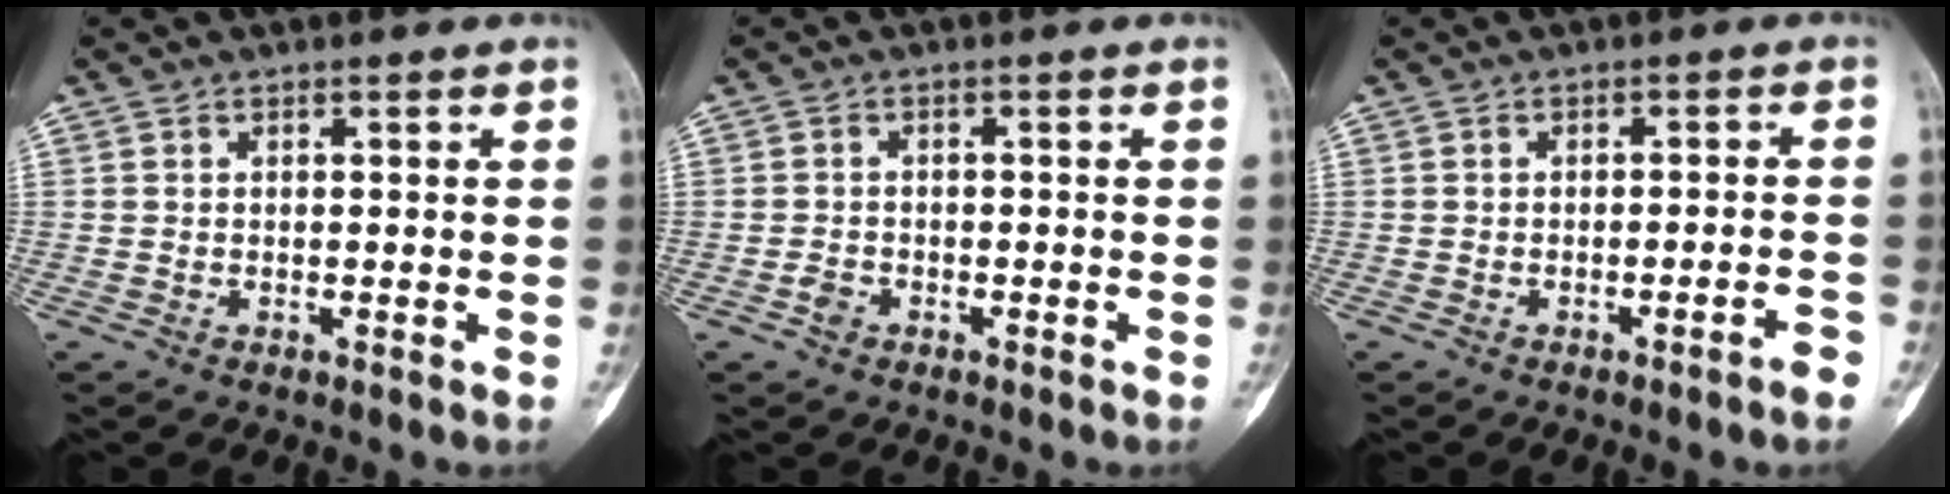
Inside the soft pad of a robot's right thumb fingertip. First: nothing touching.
{"total": 1.7, "force": [-1.0, 1.2, 0.7], "torque": [-0.016, 0.006, -0.020]}
{"total": 2.8, "force": [-1.8, 0.0, 2.1], "torque": [-0.038, 0.013, -0.024]}